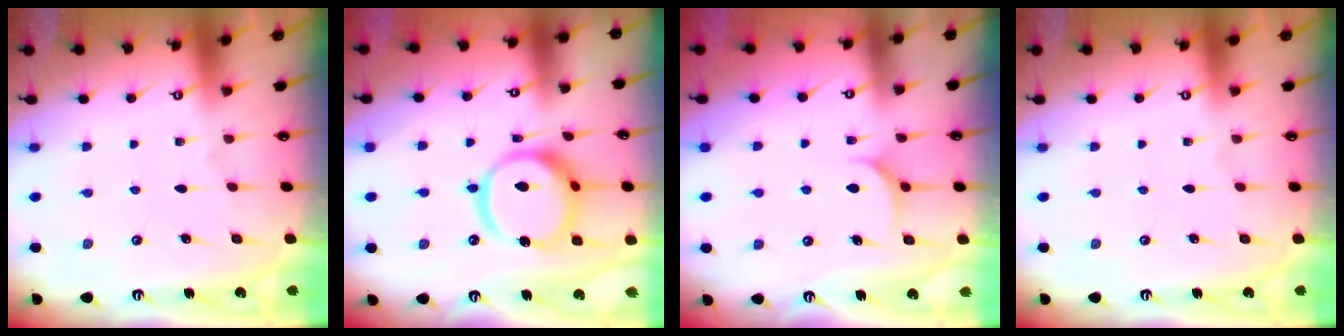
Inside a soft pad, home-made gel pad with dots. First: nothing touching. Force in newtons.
{"total": 17.1, "press": 17.0, "slide": 2.2}
{"total": 6.1, "press": 6.1, "slide": 0.6}
{"total": 0.0}